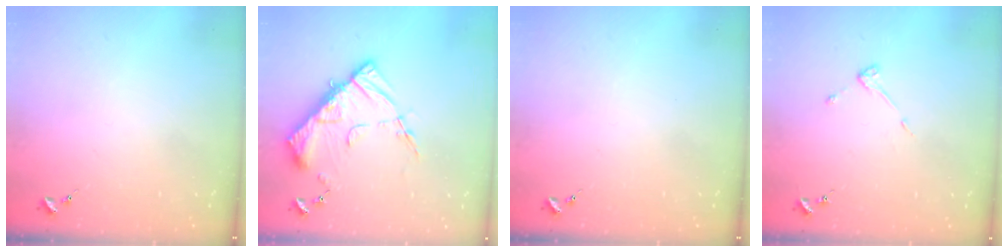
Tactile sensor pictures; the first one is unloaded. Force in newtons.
{"total": 14.8, "press": 14.7, "slide": 1.4}
{"total": 0.0}
{"total": 4.3, "press": 4.3, "slide": 0.4}